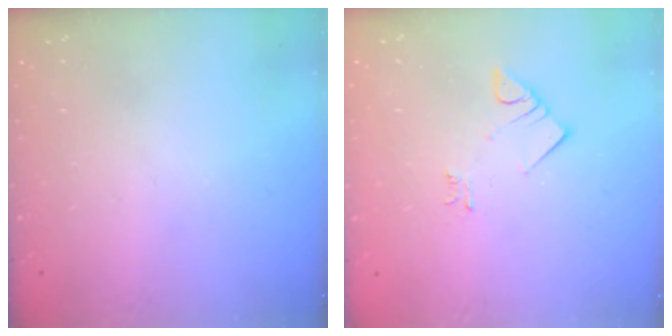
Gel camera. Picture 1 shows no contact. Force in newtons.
{"total": 3.3, "press": 3.3, "slide": 0.1}